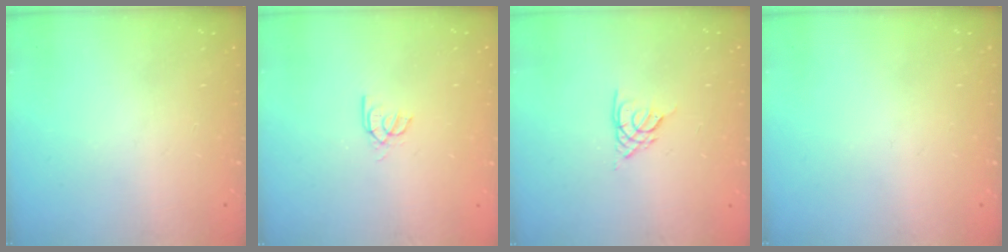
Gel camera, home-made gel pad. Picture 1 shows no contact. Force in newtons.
{"total": 2.9, "press": 2.9, "slide": 0.3}
{"total": 2.7, "press": 2.7, "slide": 0.4}
{"total": 0.0}